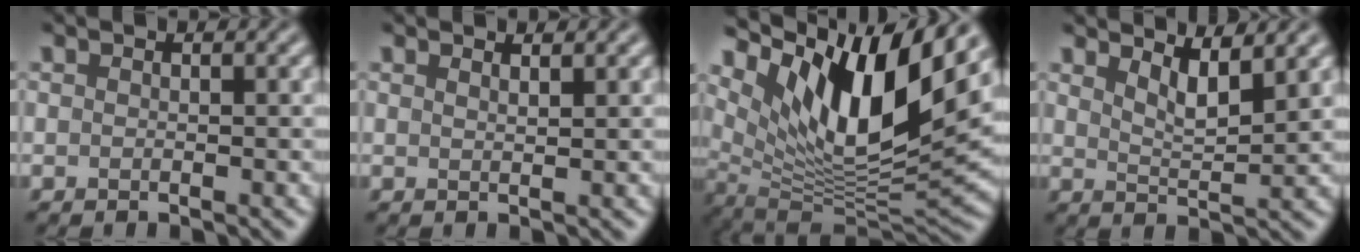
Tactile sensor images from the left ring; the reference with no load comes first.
{"total": 1.2, "force": [0.9, 0.3, 0.6], "torque": [0.000, -0.002, 0.009]}
{"total": 13.2, "force": [6.0, 4.3, 10.9], "torque": [-0.184, -0.011, 0.117]}
{"total": 3.2, "force": [2.4, 0.7, 2.0], "torque": [-0.028, -0.007, 0.041]}